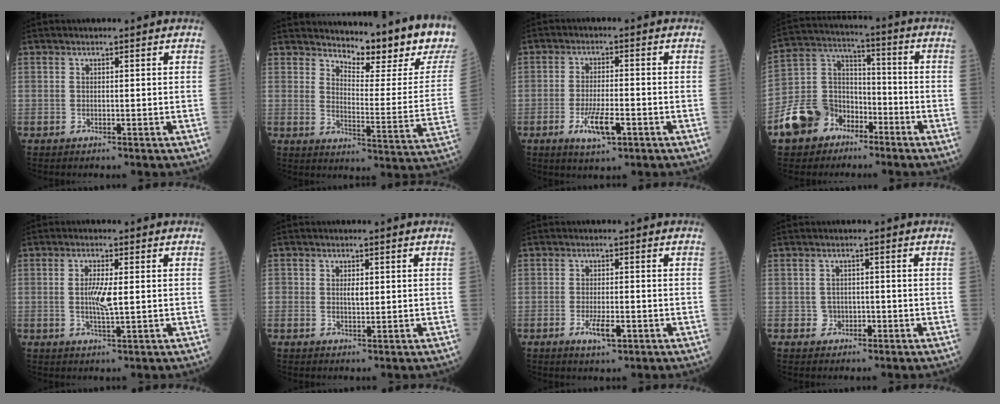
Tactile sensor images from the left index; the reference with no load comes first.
{"total": 16.1, "force": [14.5, 1.4, 7.1], "torque": [-0.101, -0.086, 0.175]}
{"total": 5.9, "force": [-2.6, 1.5, 5.1], "torque": [-0.103, -0.006, -0.037]}
{"total": 11.3, "force": [-6.7, 8.2, 3.9], "torque": [-0.105, 0.021, -0.126]}
{"total": 4.1, "force": [0.1, 0.6, 4.0], "torque": [-0.081, -0.004, 0.005]}
{"total": 1.9, "force": [0.2, 1.2, 1.5], "torque": [-0.021, 0.000, 0.007]}
{"total": 3.8, "force": [-1.6, 1.1, 3.3], "torque": [-0.064, -0.002, -0.020]}
{"total": 1.9, "force": [-0.7, 1.8, 0.4], "torque": [-0.004, 0.008, -0.005]}